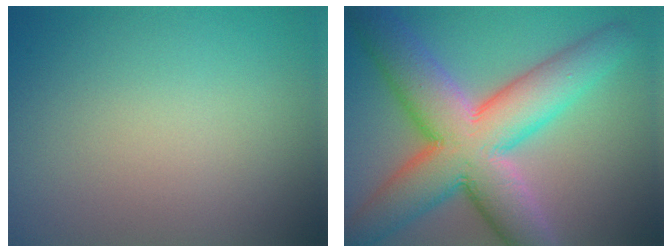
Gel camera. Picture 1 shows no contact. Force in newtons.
{"total": 12.1, "press": 12.1, "slide": 0.6}